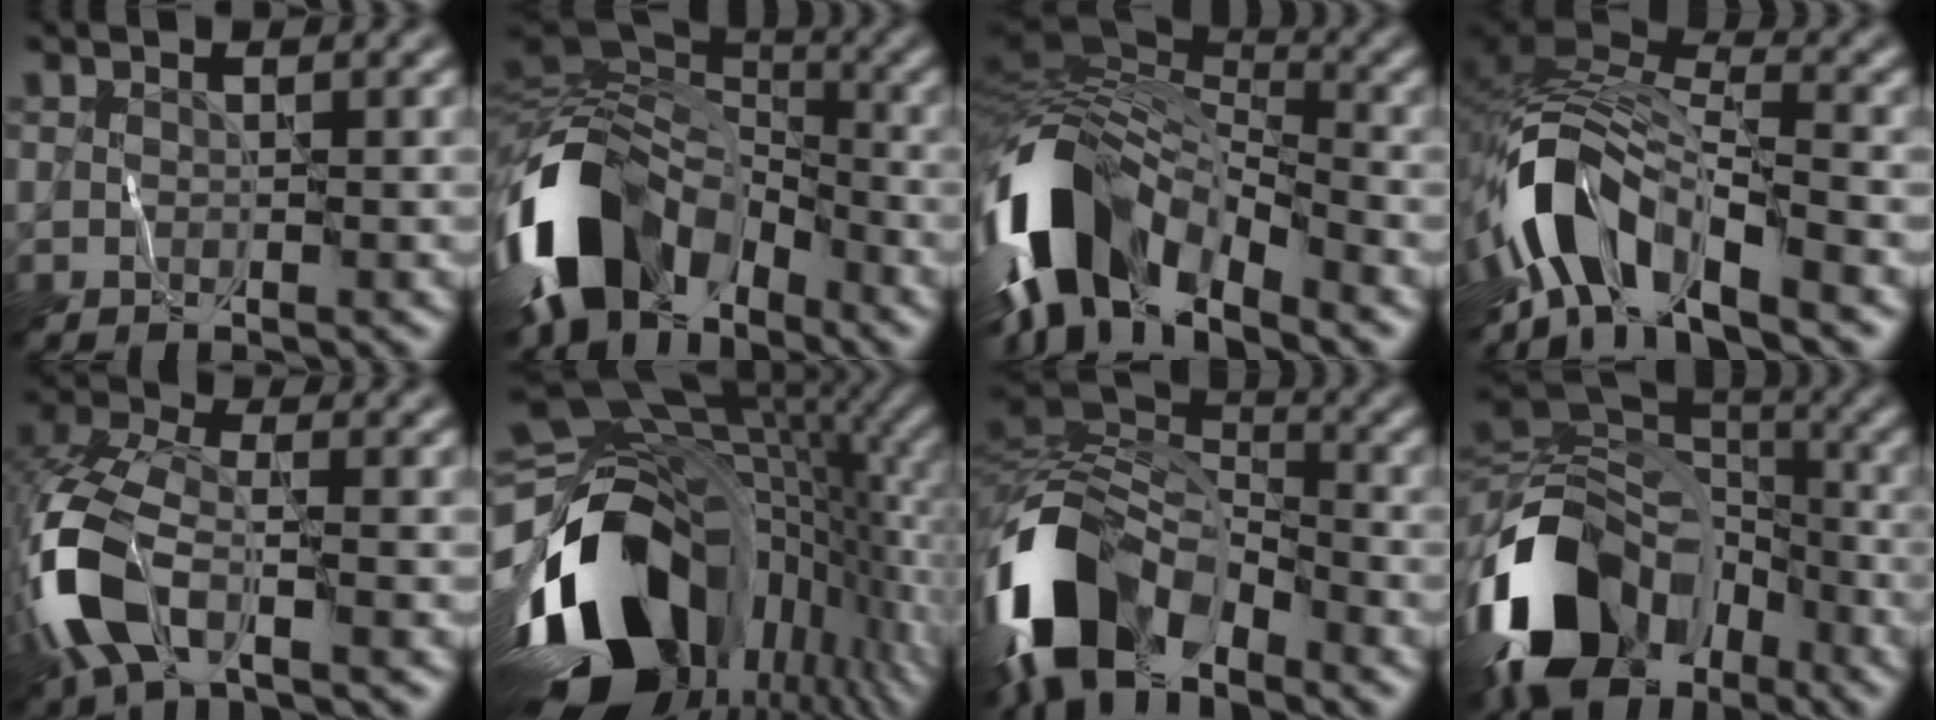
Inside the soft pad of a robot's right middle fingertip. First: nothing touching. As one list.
[{"total": 14.9, "force": [-6.2, 9.7, 9.5], "torque": [-0.211, -0.004, -0.124]}, {"total": 13.3, "force": [-6.2, 6.8, 9.7], "torque": [-0.202, -0.002, -0.118]}, {"total": 8.3, "force": [-5.2, 3.2, 5.6], "torque": [-0.093, 0.012, -0.109]}, {"total": 9.3, "force": [-3.4, 4.5, 7.3], "torque": [-0.186, -0.003, -0.081]}, {"total": 18.6, "force": [-4.5, 11.8, 13.7], "torque": [-0.276, -0.043, -0.061]}, {"total": 11.7, "force": [-6.5, 6.4, 7.4], "torque": [-0.147, -0.007, -0.127]}, {"total": 15.2, "force": [-7.0, 10.5, 8.5], "torque": [-0.187, -0.005, -0.133]}]